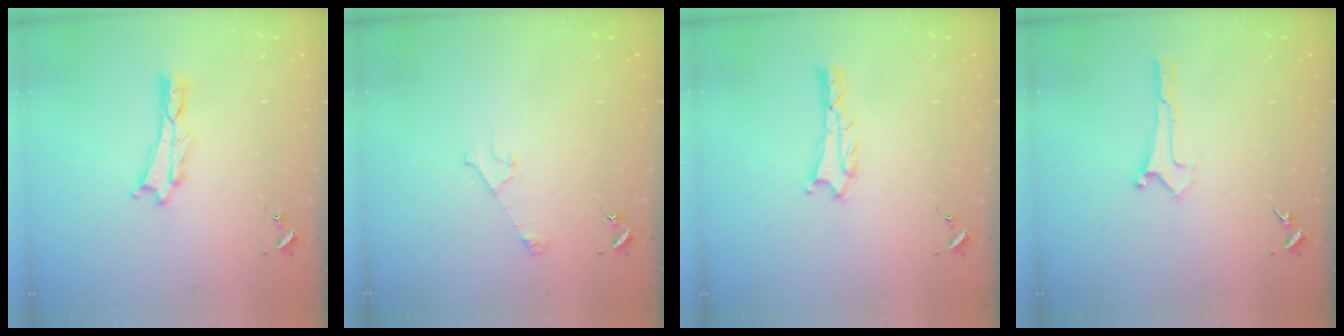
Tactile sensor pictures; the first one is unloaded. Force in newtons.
{"total": 3.2, "press": 3.2, "slide": 0.3}
{"total": 1.3, "press": 1.3, "slide": 0.3}
{"total": 0.0}